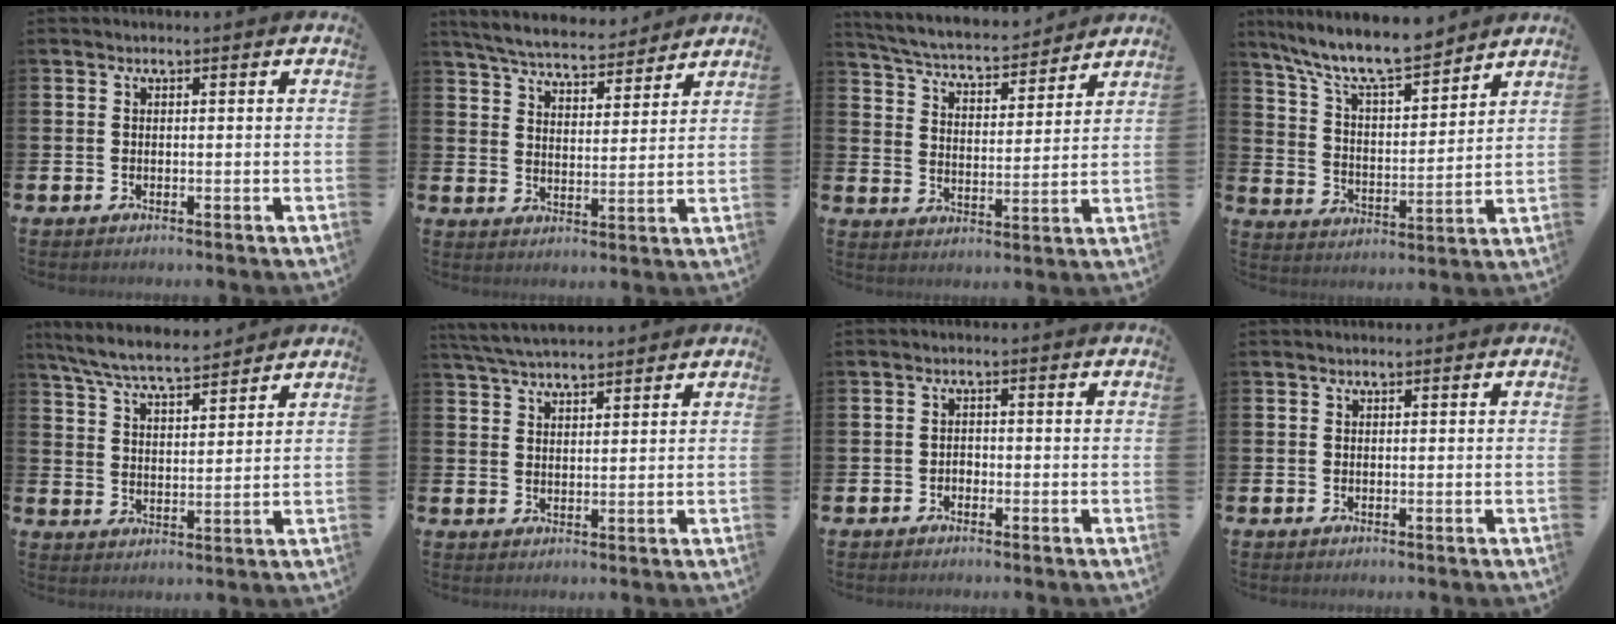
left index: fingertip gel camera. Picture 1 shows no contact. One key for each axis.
{"total": 6.2, "fx": 6.0, "fy": 1.1, "fz": 1.3, "tx": -0.055, "ty": -0.031, "tz": 0.107}
{"total": 5.6, "fx": 5.4, "fy": 0.9, "fz": 1.2, "tx": -0.053, "ty": -0.041, "tz": 0.091}
{"total": 9.9, "fx": 9.0, "fy": 1.6, "fz": 3.7, "tx": -0.106, "ty": -0.056, "tz": 0.159}
{"total": 7.2, "fx": 6.8, "fy": 0.7, "fz": 2.2, "tx": -0.070, "ty": -0.033, "tz": 0.124}
{"total": 4.7, "fx": 4.5, "fy": 0.5, "fz": 1.2, "tx": -0.033, "ty": -0.016, "tz": 0.083}
{"total": 1.1, "fx": -0.7, "fy": 0.8, "fz": 0.3, "tx": -0.004, "ty": 0.002, "tz": -0.017}
{"total": 0.0}